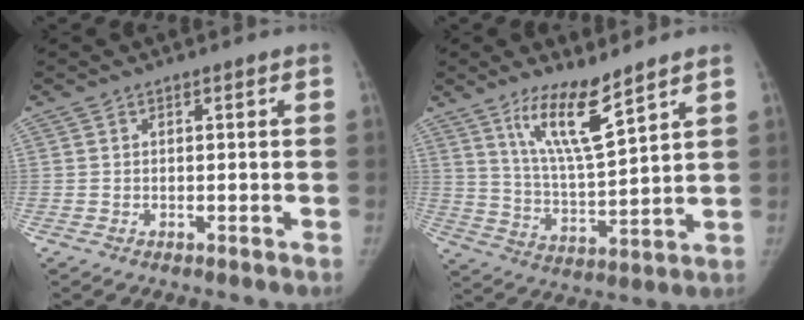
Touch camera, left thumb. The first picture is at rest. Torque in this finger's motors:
{"motor_torque": [0.64, -0.05, 1.06, -0.99, 0.38]}